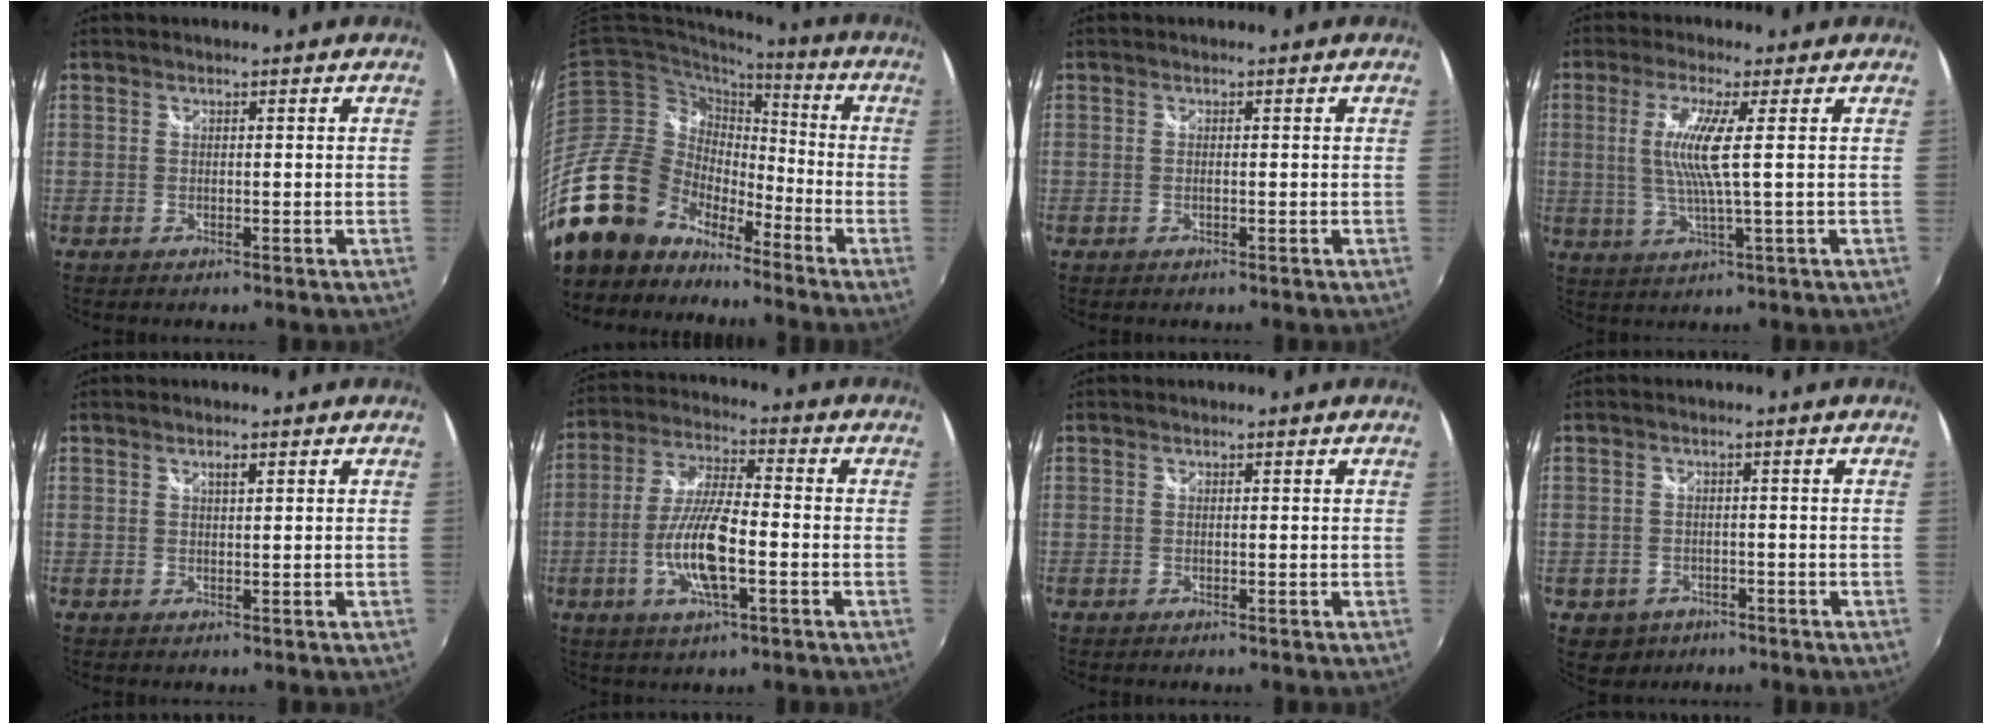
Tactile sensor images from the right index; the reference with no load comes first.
{"total": 21.4, "force": [-16.2, 11.7, 7.8], "torque": [-0.168, 0.009, -0.291]}
{"total": 0.5, "force": [-0.2, 0.0, 0.5], "torque": [-0.010, 0.001, -0.005]}
{"total": 7.4, "force": [1.0, -0.6, 7.3], "torque": [-0.146, -0.010, 0.023]}
{"total": 1.0, "force": [0.6, 0.2, 0.8], "torque": [-0.012, 0.002, 0.010]}
{"total": 11.7, "force": [-3.5, 3.0, 10.8], "torque": [-0.221, -0.003, -0.068]}
{"total": 0.0}
{"total": 4.2, "force": [-2.0, 3.6, 1.0], "torque": [-0.031, -0.001, -0.024]}